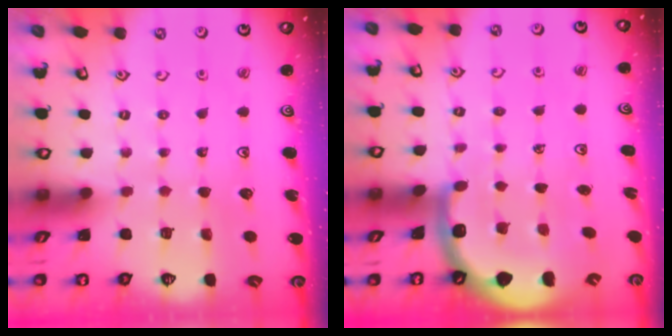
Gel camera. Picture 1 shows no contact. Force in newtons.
{"total": 5.1, "press": 4.5, "slide": 2.5}